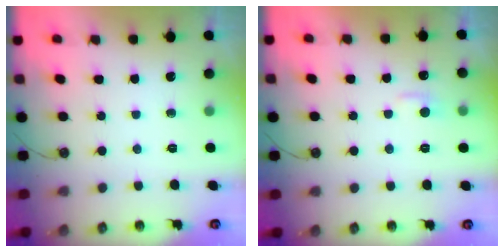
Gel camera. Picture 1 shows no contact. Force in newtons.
{"total": 2.5, "press": 2.5, "slide": 0.5}